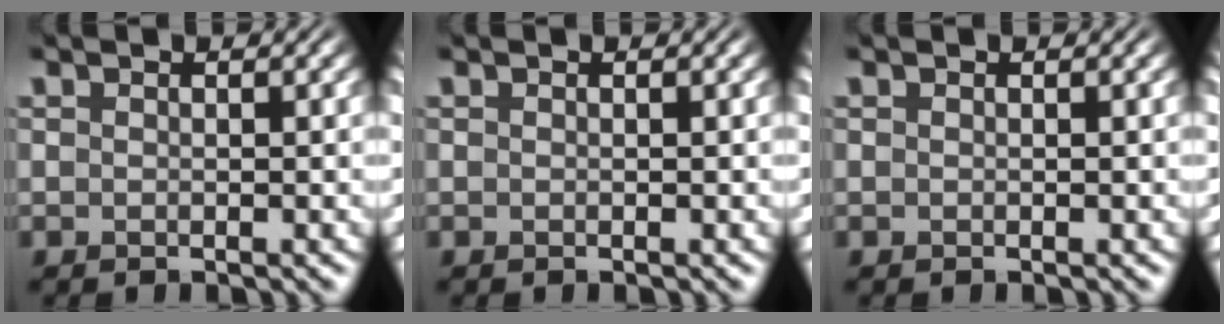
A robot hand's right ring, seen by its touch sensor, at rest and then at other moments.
{"total": 0.0}
{"total": 0.0}